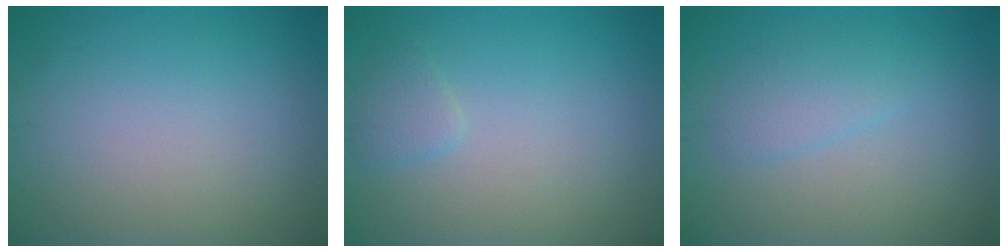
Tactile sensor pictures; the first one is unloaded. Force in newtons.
{"total": 1.2, "press": 1.2, "slide": 0.1}
{"total": 2.0, "press": 2.0, "slide": 0.1}